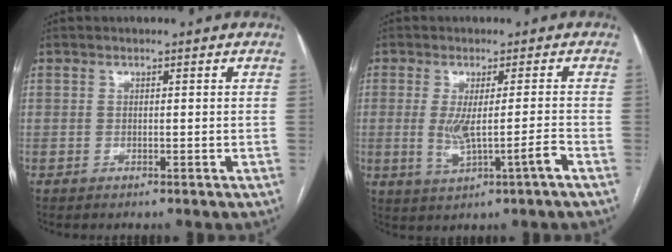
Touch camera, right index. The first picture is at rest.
{"total": 9.3, "force": [-2.2, 0.1, 9.1], "torque": [-0.165, -0.006, -0.033]}